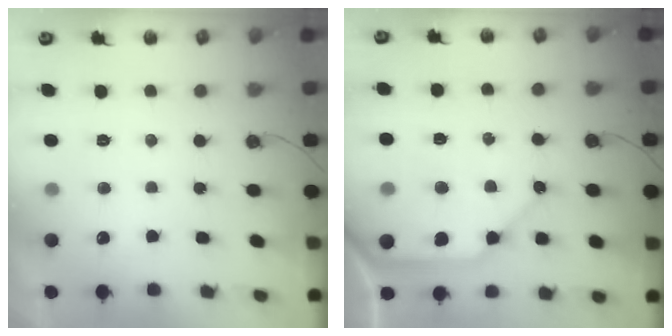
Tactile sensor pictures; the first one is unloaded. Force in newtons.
{"total": 13.9, "press": 13.8, "slide": 1.6}